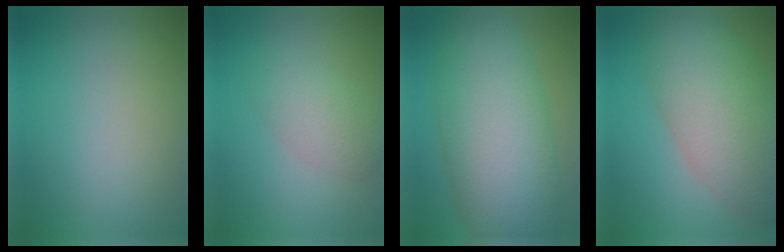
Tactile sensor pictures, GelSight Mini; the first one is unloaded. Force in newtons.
{"total": 3.1, "press": 3.1, "slide": 0.0}
{"total": 12.0, "press": 12.0, "slide": 0.4}
{"total": 9.6, "press": 9.6, "slide": 0.6}